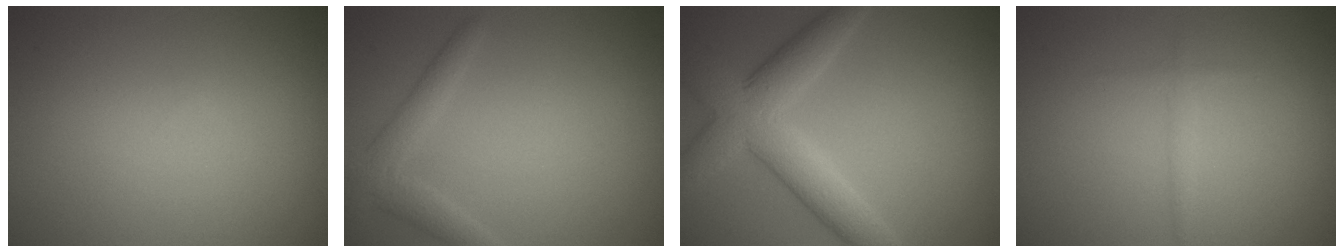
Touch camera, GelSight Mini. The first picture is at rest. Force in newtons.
{"total": 2.4, "press": 2.4, "slide": 0.1}
{"total": 6.3, "press": 6.3, "slide": 0.4}
{"total": 0.9, "press": 0.9, "slide": 0.0}